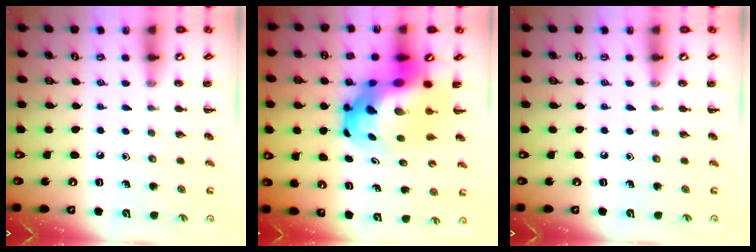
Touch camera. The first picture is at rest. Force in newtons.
{"total": 12.7, "press": 12.2, "slide": 3.6}
{"total": 0.0}